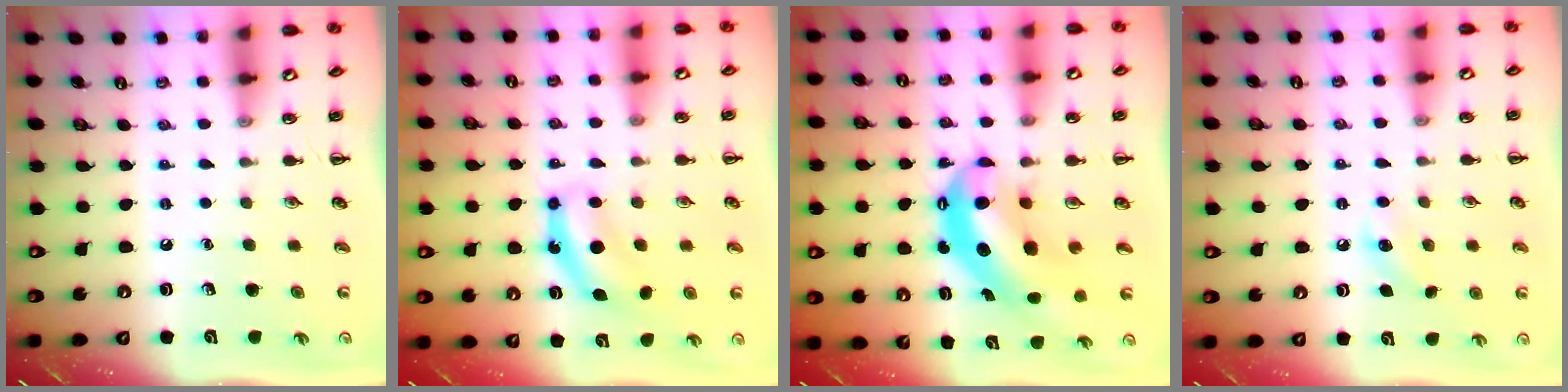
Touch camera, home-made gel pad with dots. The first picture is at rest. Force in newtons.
{"total": 7.2, "press": 7.2, "slide": 0.2}
{"total": 8.1, "press": 7.8, "slide": 1.9}
{"total": 7.4, "press": 7.1, "slide": 1.7}